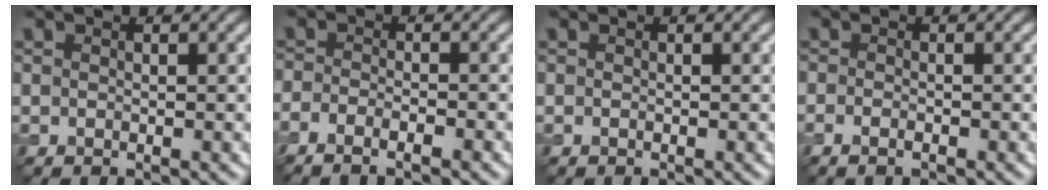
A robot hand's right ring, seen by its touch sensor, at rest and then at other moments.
{"total": 3.6, "force": [-2.9, 0.8, 2.0], "torque": [-0.039, -0.006, -0.053]}
{"total": 0.0}
{"total": 1.0, "force": [-0.8, 0.1, 0.5], "torque": [-0.012, -0.004, -0.019]}